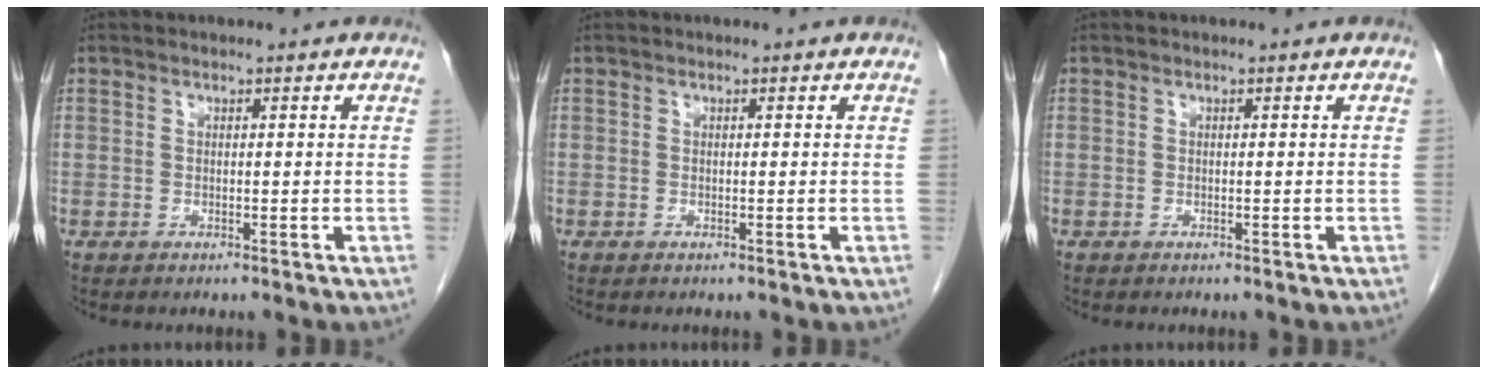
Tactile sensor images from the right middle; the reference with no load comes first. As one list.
[{"total": 0.0}, {"total": 0.0}]